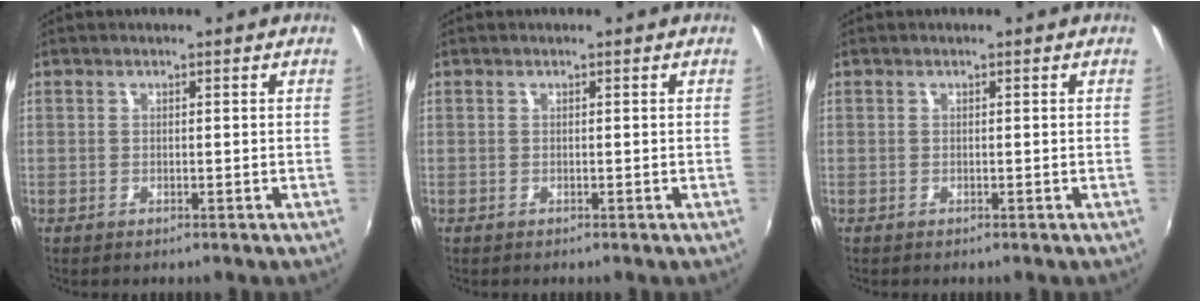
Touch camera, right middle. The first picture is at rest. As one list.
[{"total": 0.0}, {"total": 0.0}]